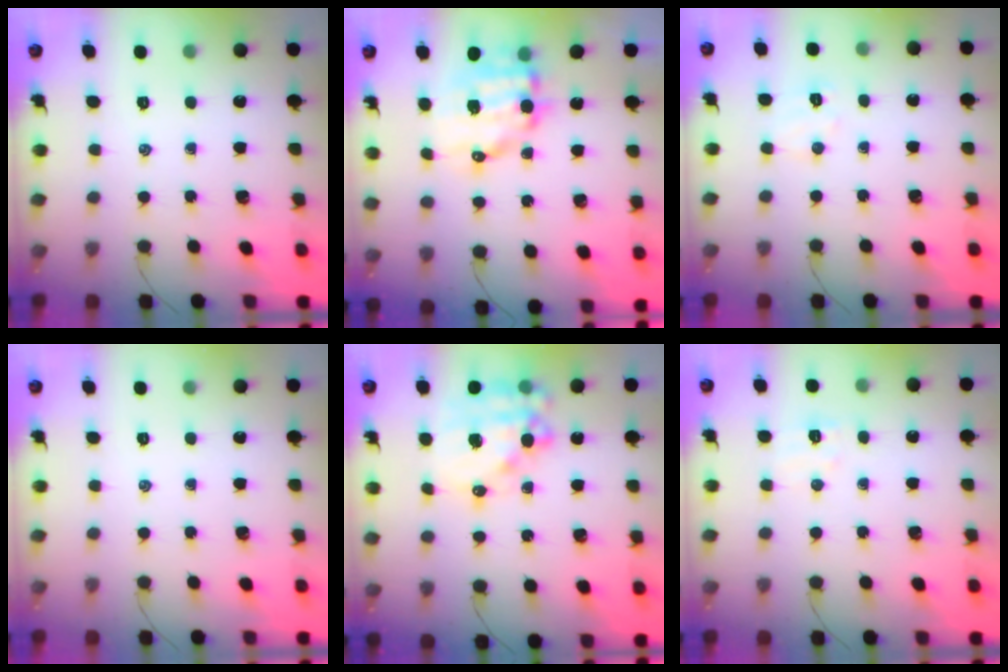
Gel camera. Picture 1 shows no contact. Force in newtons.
{"total": 11.0, "press": 10.7, "slide": 2.2}
{"total": 5.7, "press": 5.6, "slide": 1.0}
{"total": 0.0}
{"total": 14.6, "press": 14.2, "slide": 3.2}
{"total": 5.0, "press": 4.9, "slide": 1.2}